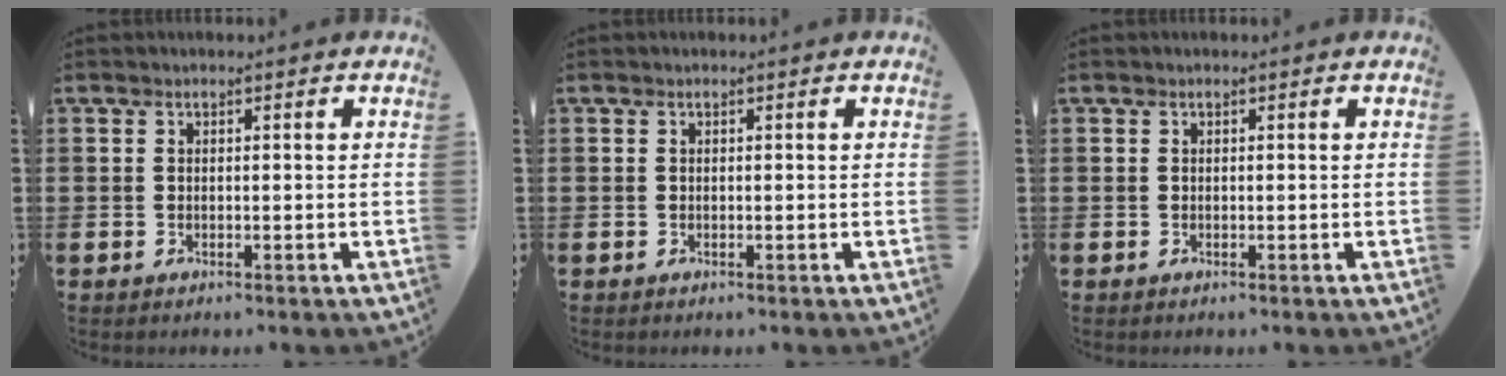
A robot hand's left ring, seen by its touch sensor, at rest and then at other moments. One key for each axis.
{"total": 0.0}
{"total": 0.0}